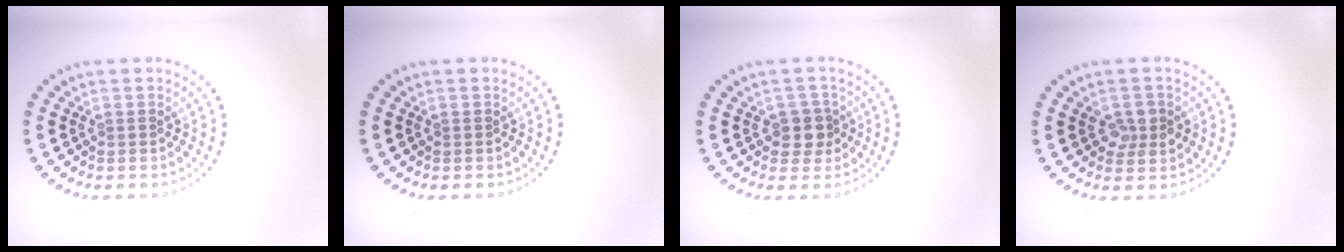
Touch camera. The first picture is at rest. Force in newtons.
{"total": 0.0}
{"total": 2.2, "press": 2.0, "slide": 1.0}
{"total": 2.5, "press": 2.5, "slide": 0.4}